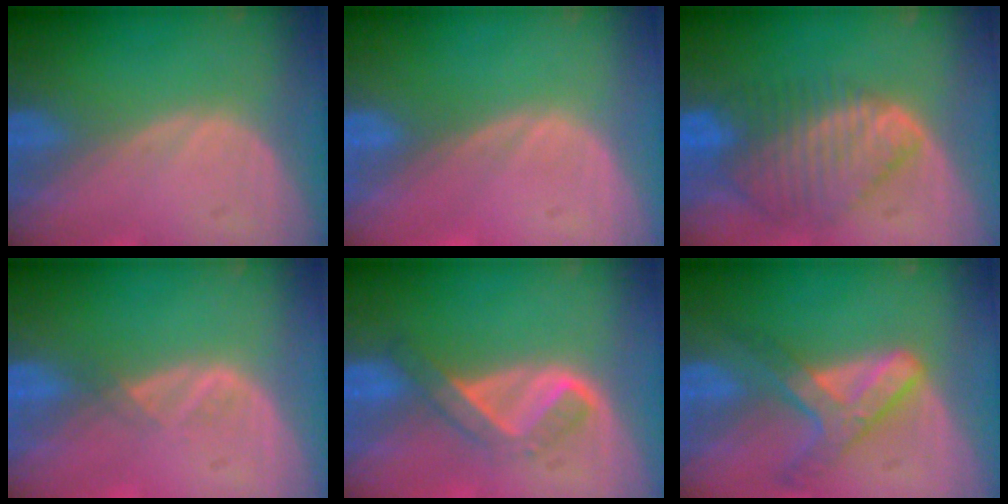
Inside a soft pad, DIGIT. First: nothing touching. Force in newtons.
{"total": 0.6, "press": 0.1, "slide": 0.6}
{"total": 8.3, "press": 7.5, "slide": 3.7}
{"total": 1.3, "press": 1.2, "slide": 0.7}
{"total": 5.3, "press": 4.4, "slide": 3.0}
{"total": 6.9, "press": 5.9, "slide": 3.5}